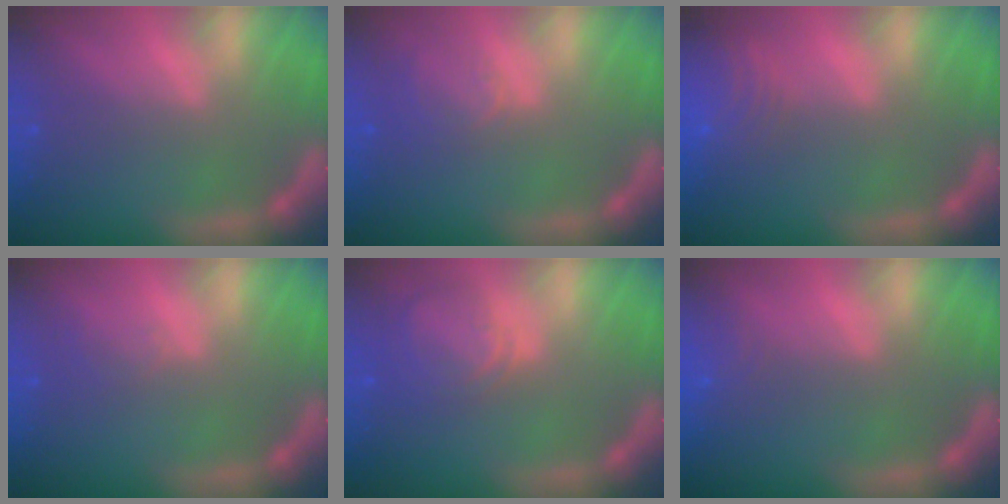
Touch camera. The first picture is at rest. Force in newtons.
{"total": 2.5}
{"total": 7.0}
{"total": 1.0}
{"total": 4.5}
{"total": 1.9}